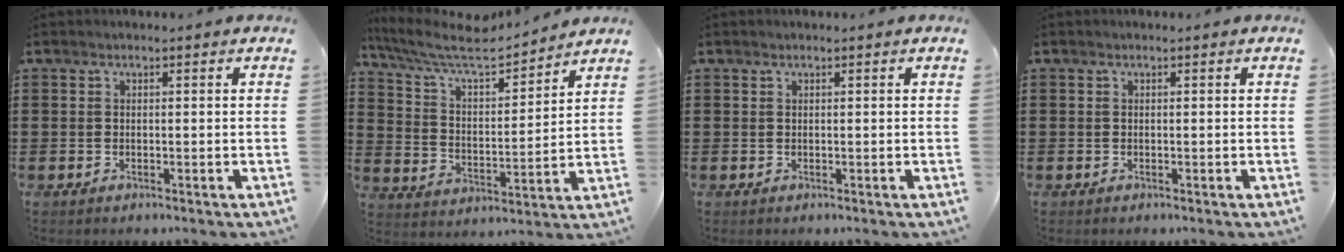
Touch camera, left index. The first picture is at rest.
{"total": 8.7, "force": [7.6, 1.5, 3.9], "torque": [-0.107, -0.040, 0.131]}
{"total": 0.0}
{"total": 0.0}